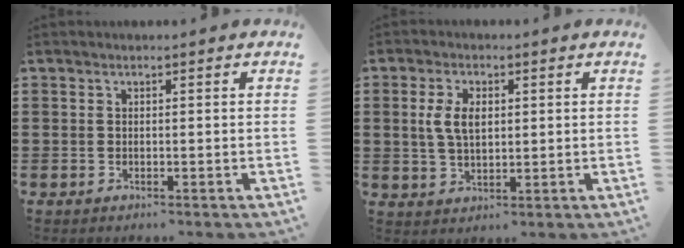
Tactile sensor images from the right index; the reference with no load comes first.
{"total": 5.1, "force": [1.0, 2.8, 4.2], "torque": [-0.095, 0.009, 0.013]}